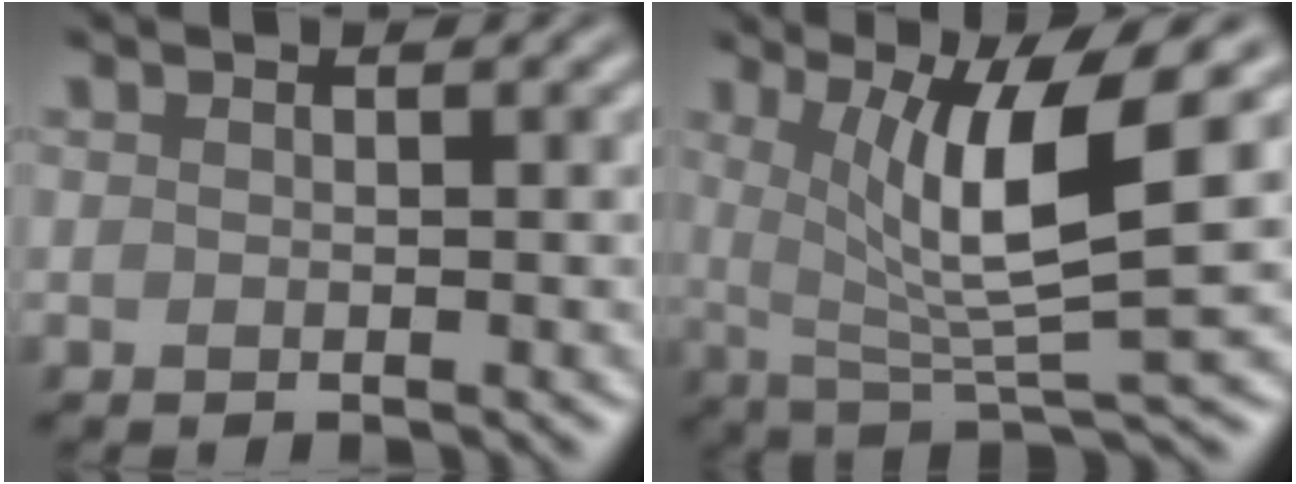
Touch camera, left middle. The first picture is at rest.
{"total": 8.0, "force": [1.9, 1.6, 7.6], "torque": [-0.120, -0.008, 0.036]}